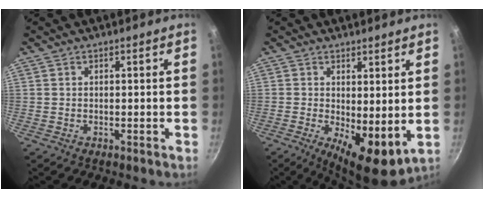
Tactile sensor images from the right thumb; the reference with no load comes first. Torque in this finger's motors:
{"motor_torque": [-0.11, 0.66, 1.07, -0.11, 0.07]}